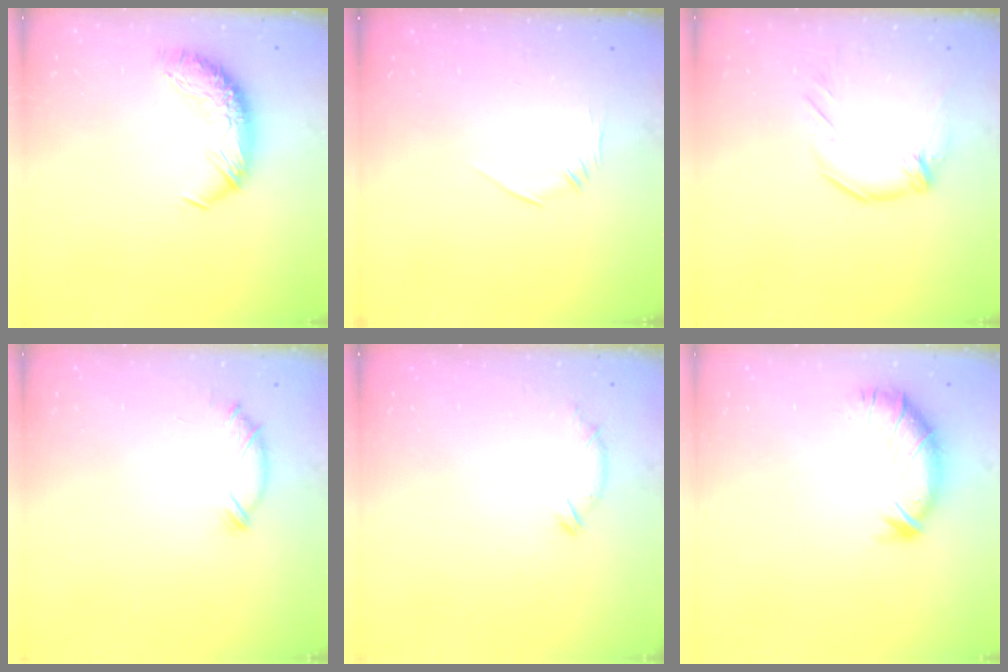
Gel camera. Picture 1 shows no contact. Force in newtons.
{"total": 7.2, "press": 7.2, "slide": 1.0}
{"total": 1.6, "press": 0.0, "slide": 1.6}
{"total": 5.9, "press": 5.8, "slide": 0.7}
{"total": 5.0, "press": 5.0, "slide": 0.7}
{"total": 3.0, "press": 2.5, "slide": 1.6}